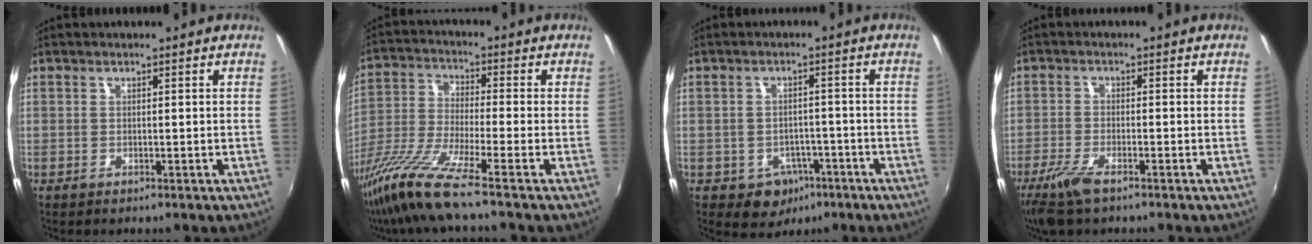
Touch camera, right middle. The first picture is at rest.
{"total": 12.8, "force": [-9.8, -1.1, 8.2], "torque": [-0.173, -0.032, -0.189]}
{"total": 6.0, "force": [-3.1, 4.9, 1.8], "torque": [-0.042, 0.013, -0.027]}
{"total": 6.2, "force": [-4.3, 1.4, 4.2], "torque": [-0.106, -0.015, -0.085]}